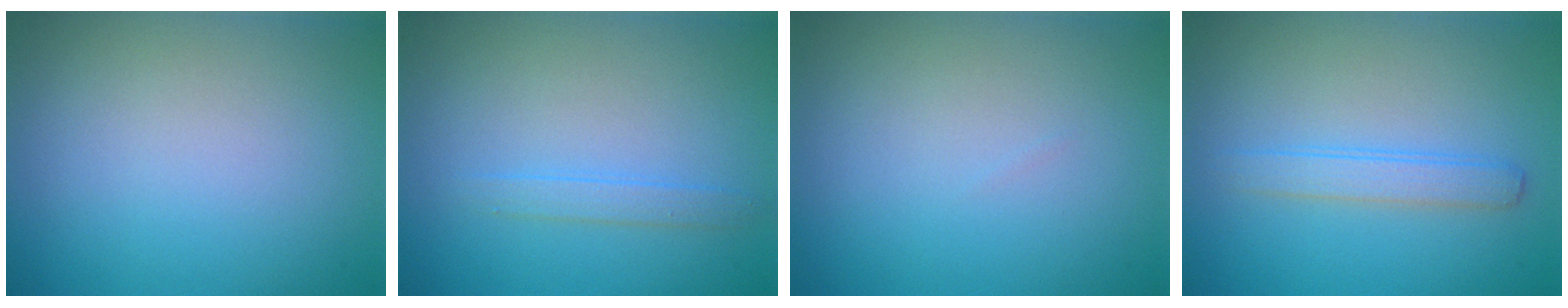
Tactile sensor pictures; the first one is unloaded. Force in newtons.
{"total": 1.3, "press": 1.3, "slide": 0.0}
{"total": 0.0}
{"total": 2.1, "press": 2.1, "slide": 0.1}